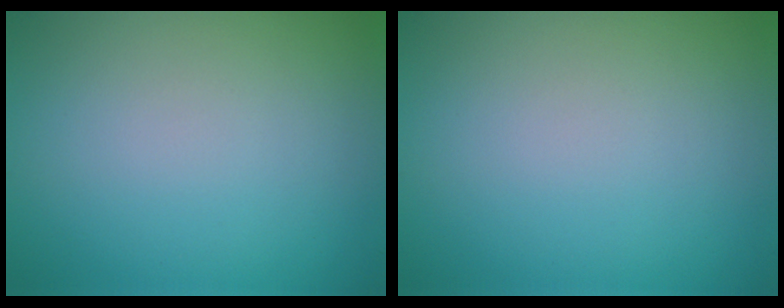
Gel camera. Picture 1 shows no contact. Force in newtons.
{"total": 0.0}